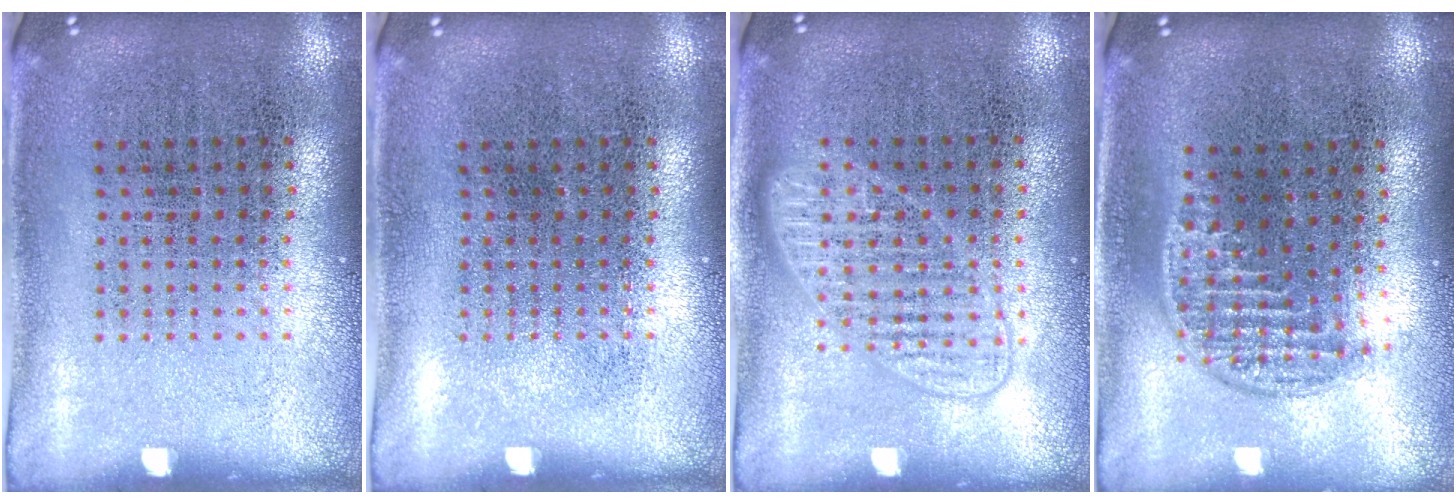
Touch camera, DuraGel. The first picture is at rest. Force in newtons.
{"total": 0.0}
{"total": 1.4, "press": 1.4, "slide": 0.3}
{"total": 1.2, "press": 1.0, "slide": 0.7}